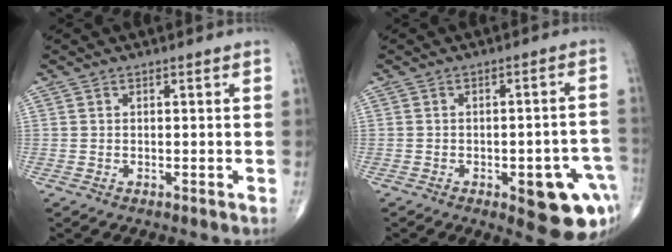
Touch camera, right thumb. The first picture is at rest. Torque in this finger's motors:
{"motor_torque": [1.44, 1.40, 0.90, -1.01, 0.24]}